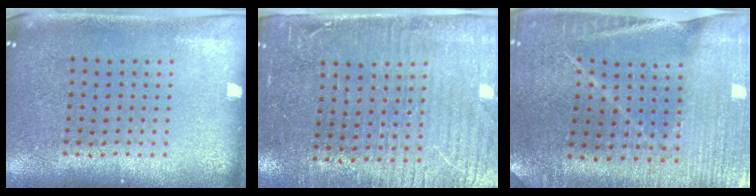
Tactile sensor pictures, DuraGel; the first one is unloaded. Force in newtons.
{"total": 3.6, "press": 3.0, "slide": 2.0}
{"total": 2.0, "press": 2.0, "slide": 0.1}